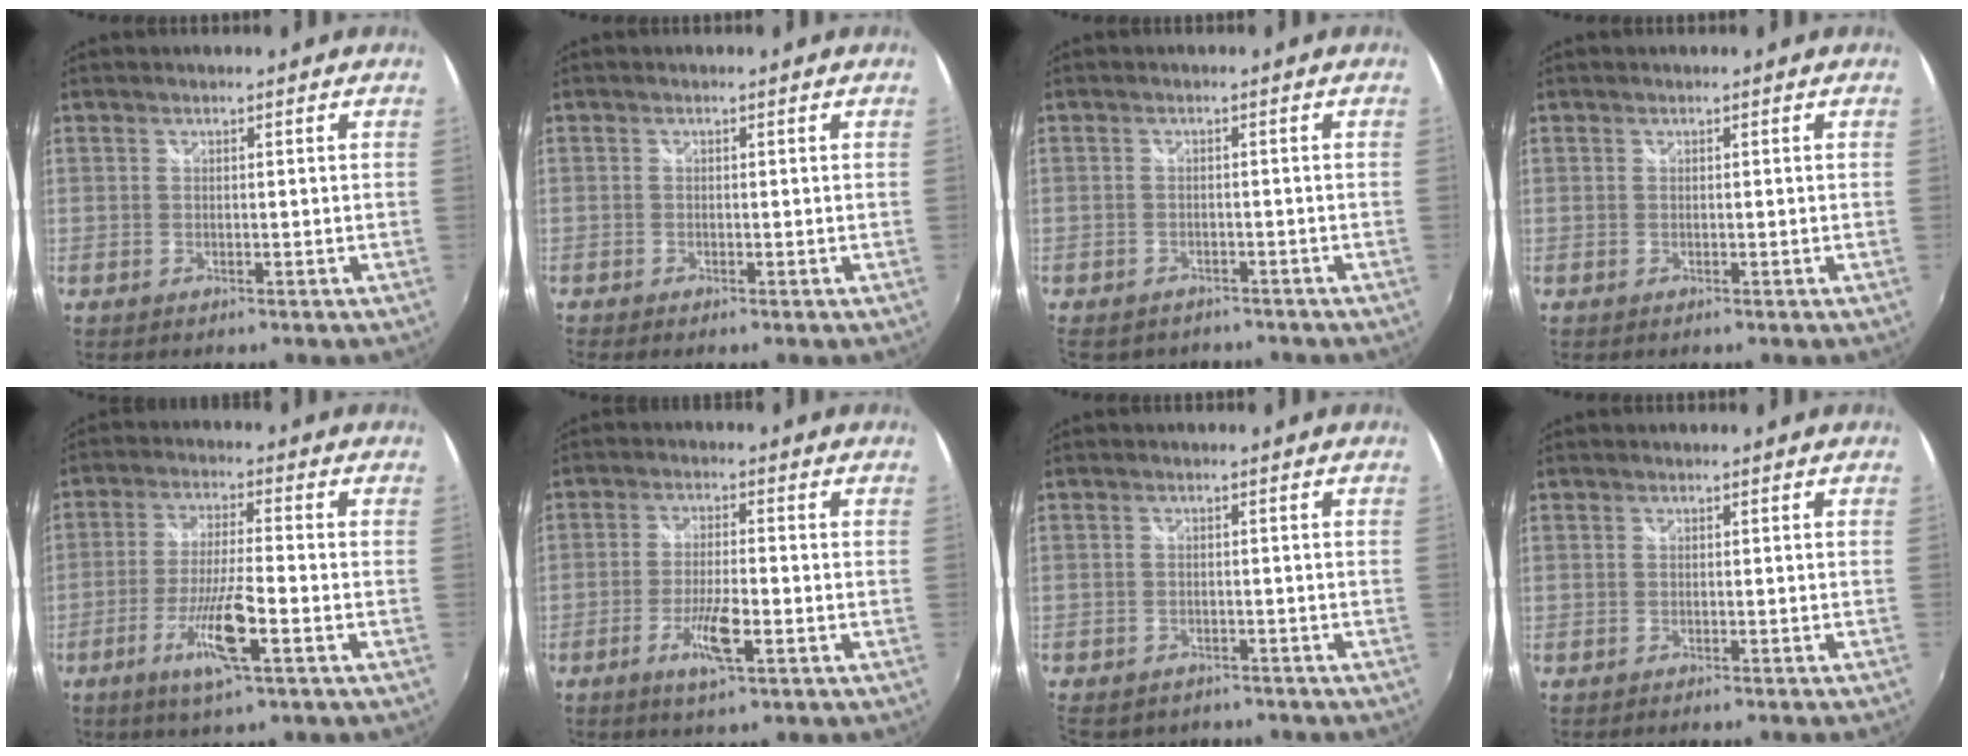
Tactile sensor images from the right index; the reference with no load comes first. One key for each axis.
{"total": 0.7, "fx": -0.7, "fy": 0.1, "fz": 0.1, "tx": -0.005, "ty": -0.006, "tz": -0.015}
{"total": 5.1, "fx": -4.3, "fy": 2.5, "fz": 1.1, "tx": -0.033, "ty": -0.015, "tz": -0.062}
{"total": 0.0}
{"total": 9.6, "fx": -4.4, "fy": 0.6, "fz": 8.6, "tx": -0.171, "ty": -0.011, "tz": -0.082}
{"total": 6.7, "fx": -3.0, "fy": 1.1, "fz": 5.8, "tx": -0.121, "ty": -0.008, "tz": -0.057}
{"total": 5.8, "fx": -4.9, "fy": 2.9, "fz": 1.4, "tx": -0.040, "ty": -0.014, "tz": -0.072}
{"total": 1.5, "fx": -1.4, "fy": 0.1, "fz": 0.4, "tx": -0.015, "ty": -0.010, "tz": -0.023}